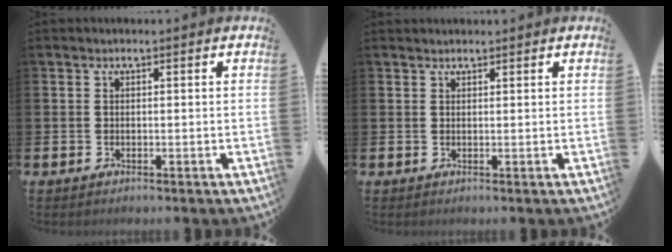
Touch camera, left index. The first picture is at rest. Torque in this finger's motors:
{"motor_torque": [0.18, -1.44, -0.09, -0.04]}